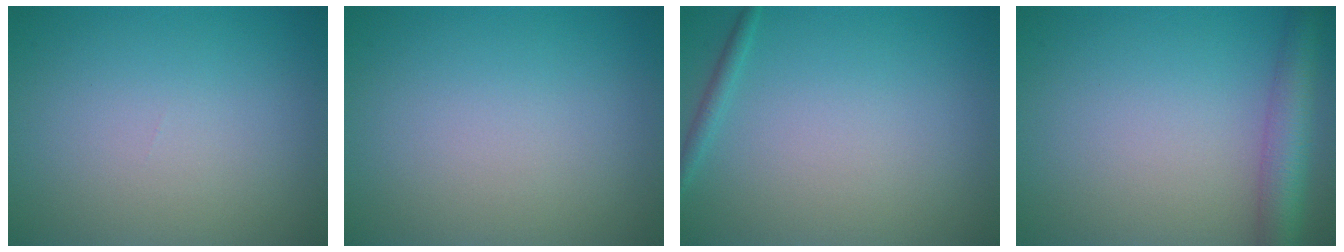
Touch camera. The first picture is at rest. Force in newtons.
{"total": 0.0}
{"total": 1.0, "press": 1.0, "slide": 0.0}
{"total": 4.7, "press": 4.7, "slide": 0.2}